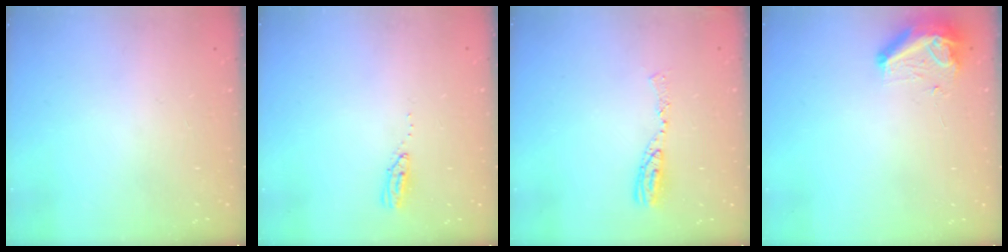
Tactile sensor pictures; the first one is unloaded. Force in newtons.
{"total": 3.5, "press": 3.5, "slide": 0.4}
{"total": 8.4, "press": 8.4, "slide": 0.6}
{"total": 8.5, "press": 8.5, "slide": 0.5}